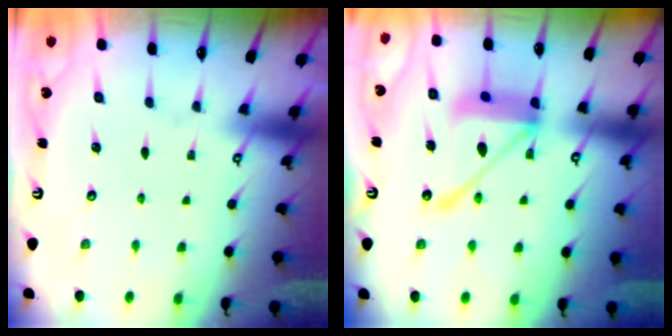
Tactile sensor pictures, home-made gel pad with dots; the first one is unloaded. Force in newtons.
{"total": 16.6, "press": 16.5, "slide": 1.6}